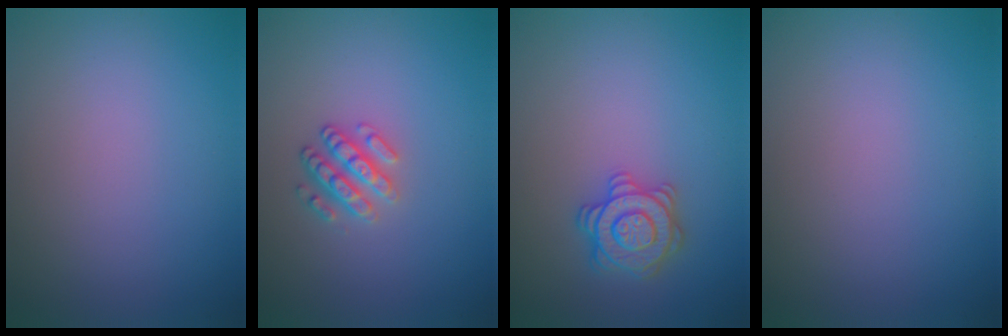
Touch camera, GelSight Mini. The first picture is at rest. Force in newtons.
{"total": 2.5, "press": 2.3, "slide": 0.9}
{"total": 3.1, "press": 3.0, "slide": 0.6}
{"total": 0.0}